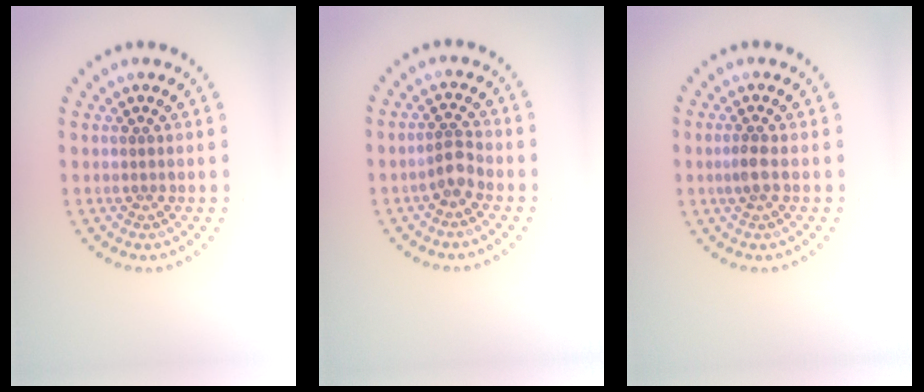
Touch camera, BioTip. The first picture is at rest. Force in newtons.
{"total": 1.8, "press": 1.5, "slide": 1.0}
{"total": 1.3, "press": 1.2, "slide": 0.4}